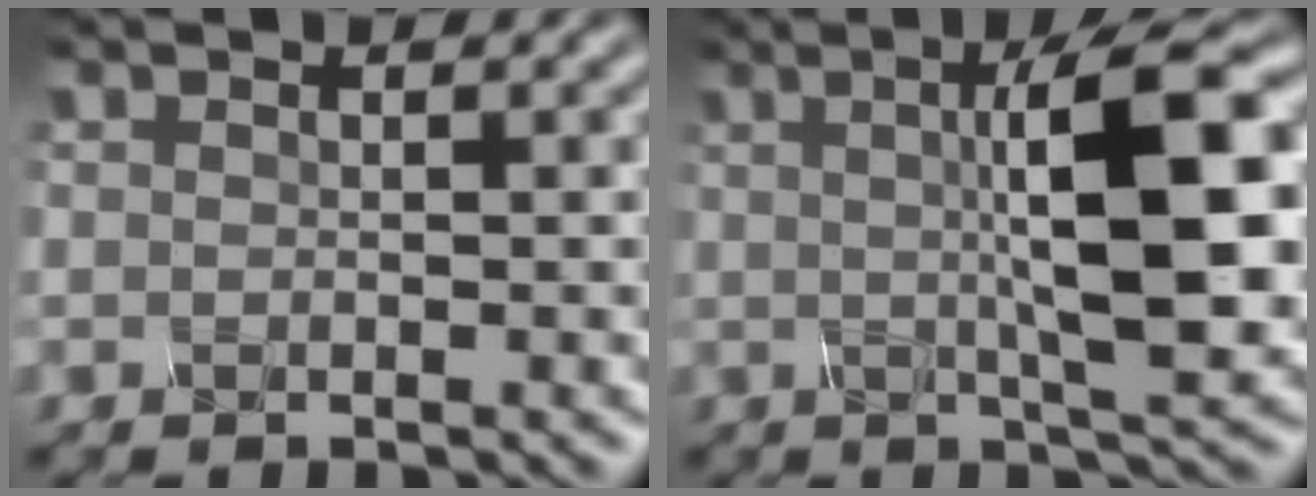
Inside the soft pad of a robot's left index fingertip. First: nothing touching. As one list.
[{"total": 10.8, "force": [1.5, 2.6, 10.4], "torque": [-0.139, 0.011, 0.023]}]